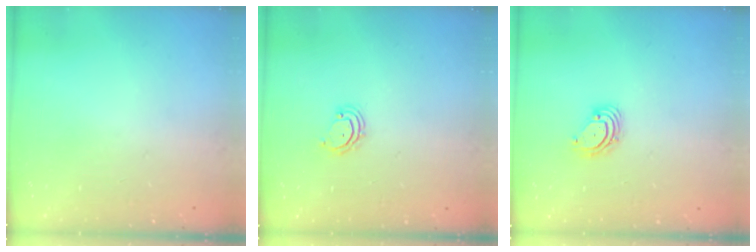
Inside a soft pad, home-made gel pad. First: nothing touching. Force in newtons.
{"total": 3.5, "press": 3.5, "slide": 0.2}
{"total": 4.0, "press": 4.0, "slide": 0.5}